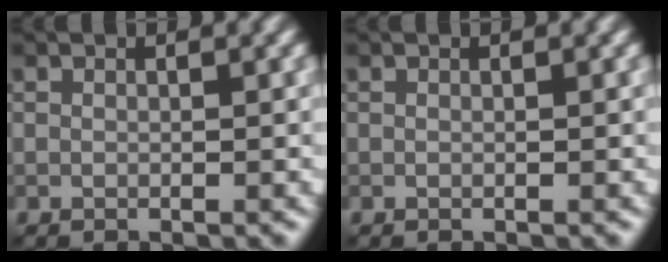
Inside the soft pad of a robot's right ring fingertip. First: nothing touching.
{"total": 0.0}